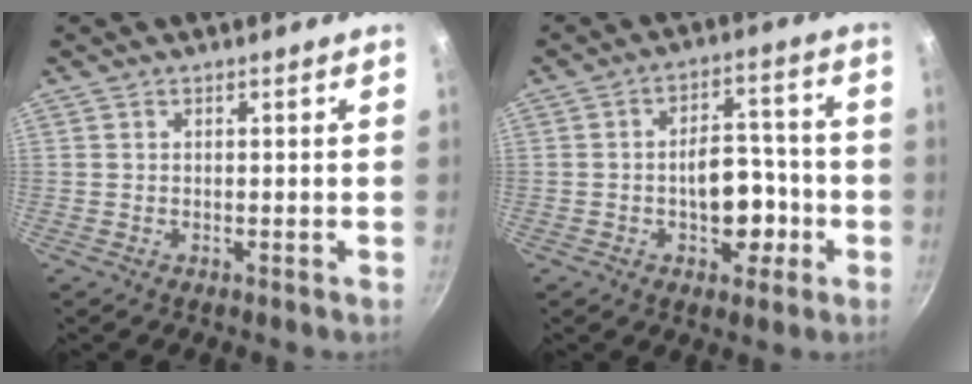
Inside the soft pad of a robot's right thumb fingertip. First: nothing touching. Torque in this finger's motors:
{"motor_torque": [1.83, 1.59, 1.68, -0.52, 0.43]}